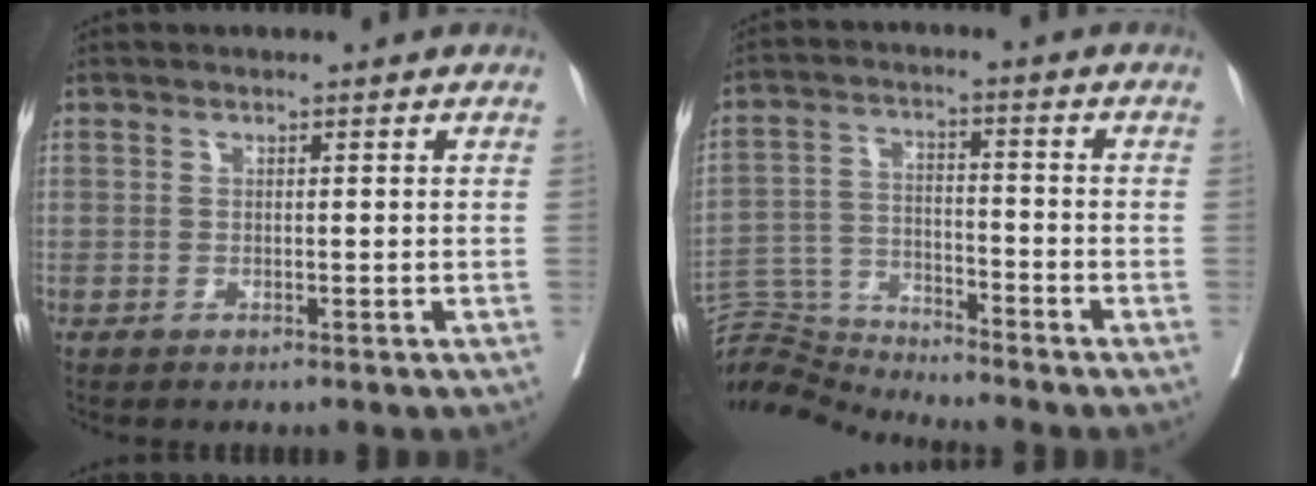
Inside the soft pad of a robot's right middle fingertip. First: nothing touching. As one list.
[{"total": 8.7, "force": [-8.5, -1.1, -1.3], "torque": [0.019, 0.024, -0.162]}]